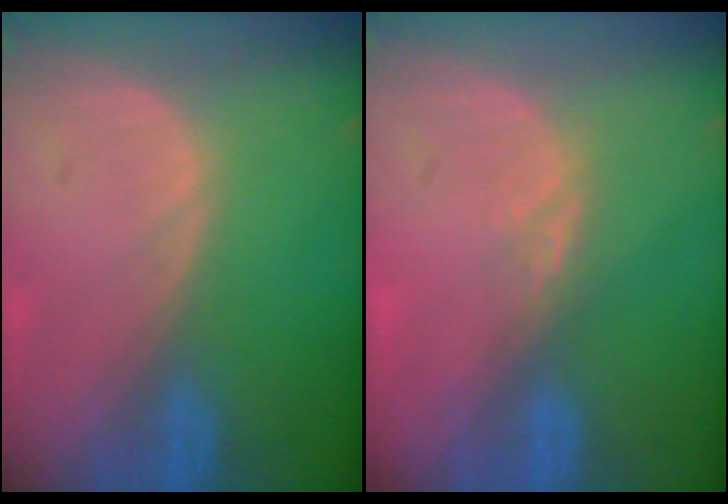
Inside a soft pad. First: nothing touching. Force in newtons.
{"total": 2.0, "press": 1.5, "slide": 1.3}